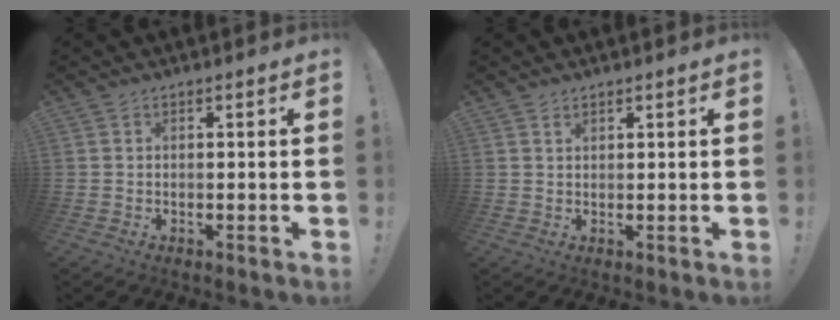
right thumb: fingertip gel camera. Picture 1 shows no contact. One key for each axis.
{"total": 0.9, "fx": 0.8, "fy": 0.3, "fz": 0.4, "tx": -0.008, "ty": 0.000, "tz": 0.014}